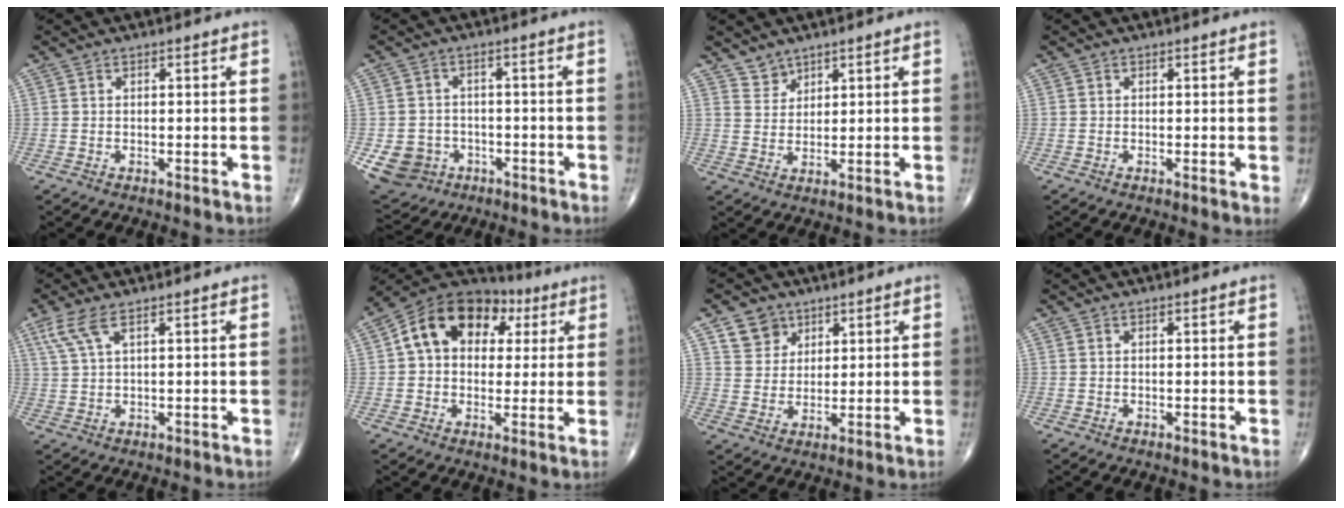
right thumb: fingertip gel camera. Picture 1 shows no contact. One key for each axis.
{"total": 8.4, "fx": -2.9, "fy": 7.4, "fz": 2.6, "tx": -0.044, "ty": 0.017, "tz": -0.038}
{"total": 3.0, "fx": 2.5, "fy": 1.6, "fz": 0.0, "tx": 0.020, "ty": -0.020, "tz": 0.044}
{"total": 0.8, "fx": 0.2, "fy": 0.3, "fz": 0.7, "tx": -0.011, "ty": -0.003, "tz": 0.000}
{"total": 4.4, "fx": 2.4, "fy": 1.2, "fz": 3.6, "tx": -0.098, "ty": 0.005, "tz": 0.058}
{"total": 15.9, "fx": 4.3, "fy": 11.5, "fz": 10.2, "tx": -0.137, "ty": 0.030, "tz": 0.061}
{"total": 6.0, "fx": 3.4, "fy": 4.8, "fz": 1.2, "tx": 0.002, "ty": -0.021, "tz": 0.063}
{"total": 0.0}